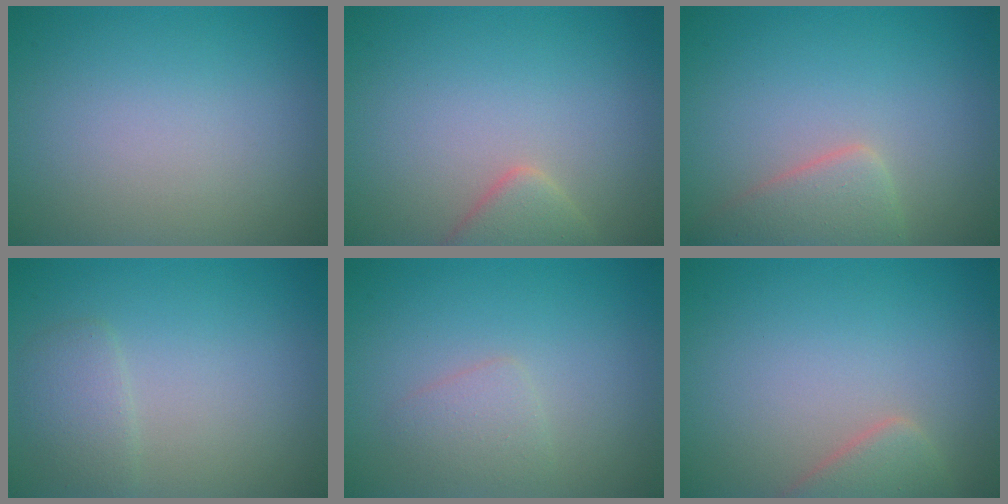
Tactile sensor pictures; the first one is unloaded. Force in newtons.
{"total": 2.5, "press": 2.5, "slide": 0.2}
{"total": 3.1, "press": 3.1, "slide": 0.4}
{"total": 1.8, "press": 1.8, "slide": 0.2}
{"total": 1.5, "press": 1.5, "slide": 0.1}
{"total": 2.8, "press": 2.8, "slide": 0.2}